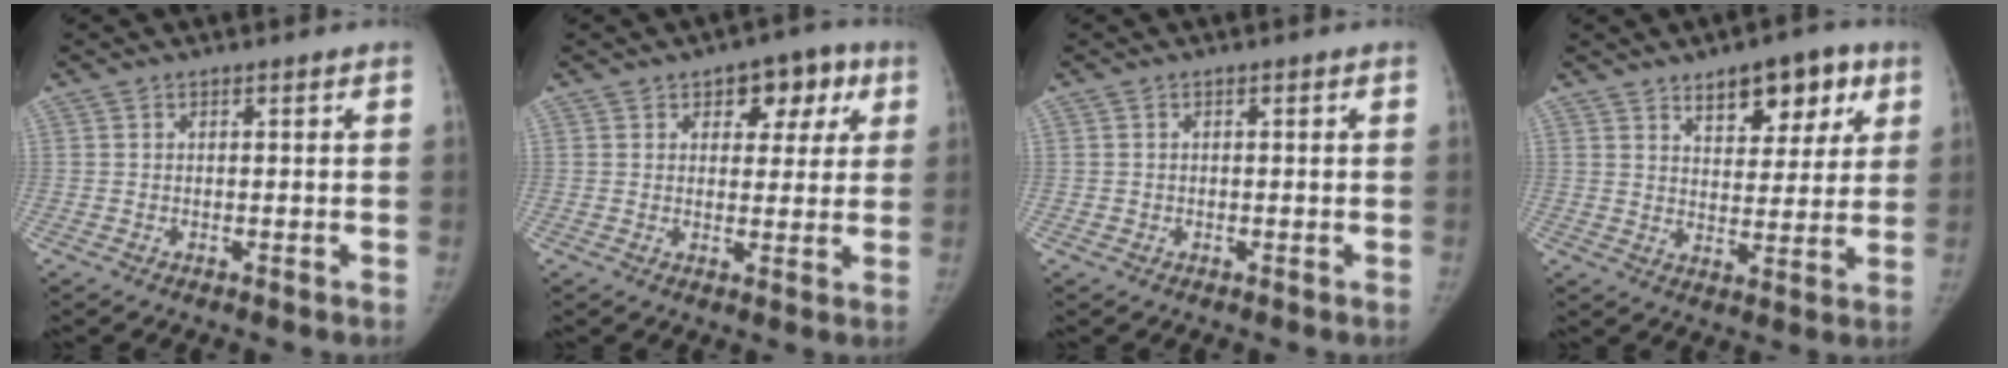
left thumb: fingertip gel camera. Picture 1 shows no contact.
{"total": 8.2, "force": [3.7, 5.1, 5.2], "torque": [-0.019, -0.006, 0.040]}
{"total": 0.6, "force": [-0.2, 0.6, 0.0], "torque": [0.006, 0.005, -0.004]}
{"total": 11.5, "force": [6.4, 5.9, 7.5], "torque": [-0.063, -0.026, 0.092]}